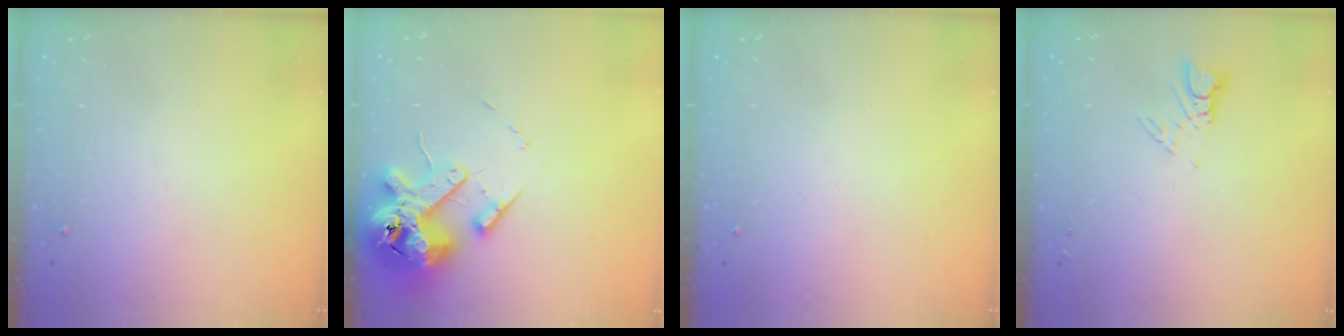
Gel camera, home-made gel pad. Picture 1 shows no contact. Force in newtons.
{"total": 15.8, "press": 15.5, "slide": 2.8}
{"total": 0.0}
{"total": 3.8, "press": 3.8, "slide": 0.2}